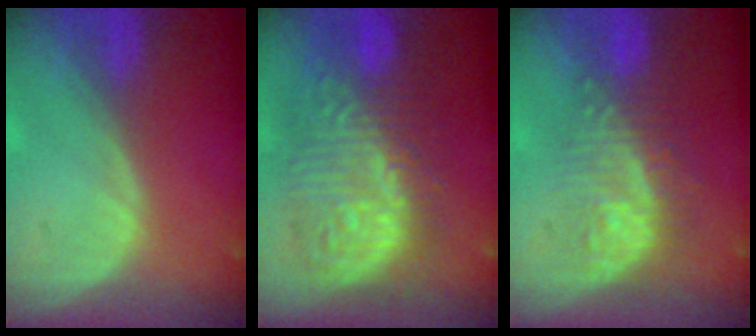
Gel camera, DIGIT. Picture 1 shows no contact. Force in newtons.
{"total": 13.4, "press": 13.3, "slide": 1.2}
{"total": 9.0, "press": 8.1, "slide": 3.9}